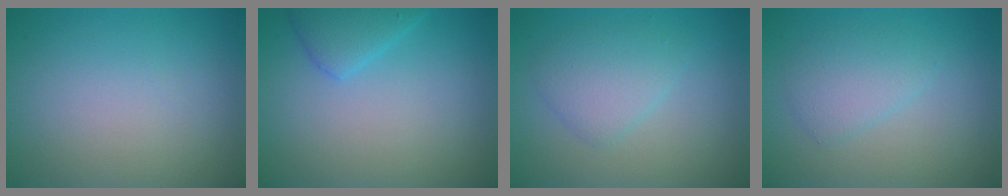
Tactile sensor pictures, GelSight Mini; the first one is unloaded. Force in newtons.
{"total": 2.4, "press": 2.4, "slide": 0.2}
{"total": 2.8, "press": 2.8, "slide": 0.1}
{"total": 2.4, "press": 2.4, "slide": 0.1}